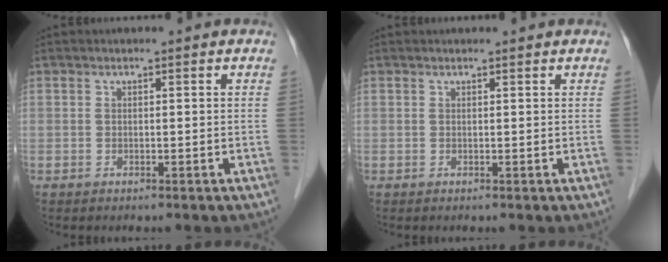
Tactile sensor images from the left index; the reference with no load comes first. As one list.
[{"total": 1.0, "force": [0.9, 0.1, 0.3], "torque": [-0.008, 0.009, 0.014]}]